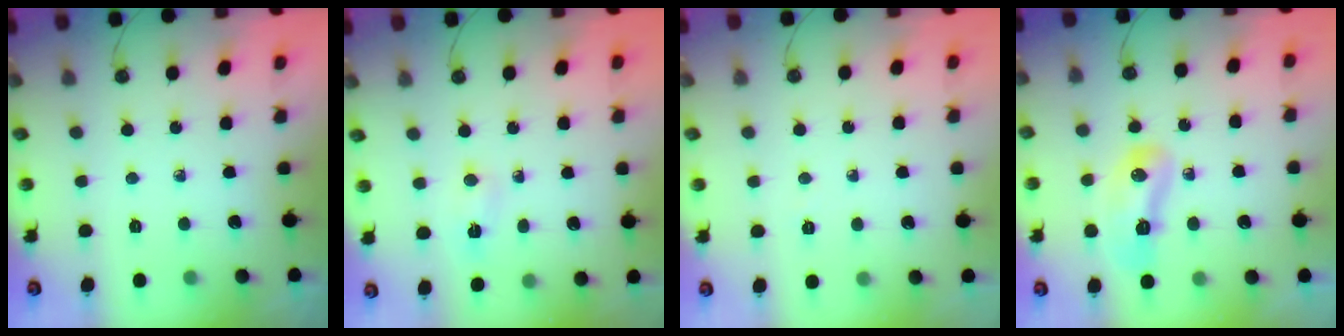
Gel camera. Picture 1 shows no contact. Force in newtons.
{"total": 2.4, "press": 2.2, "slide": 1.0}
{"total": 3.4, "press": 2.1, "slide": 2.6}
{"total": 10.5, "press": 10.4, "slide": 1.4}